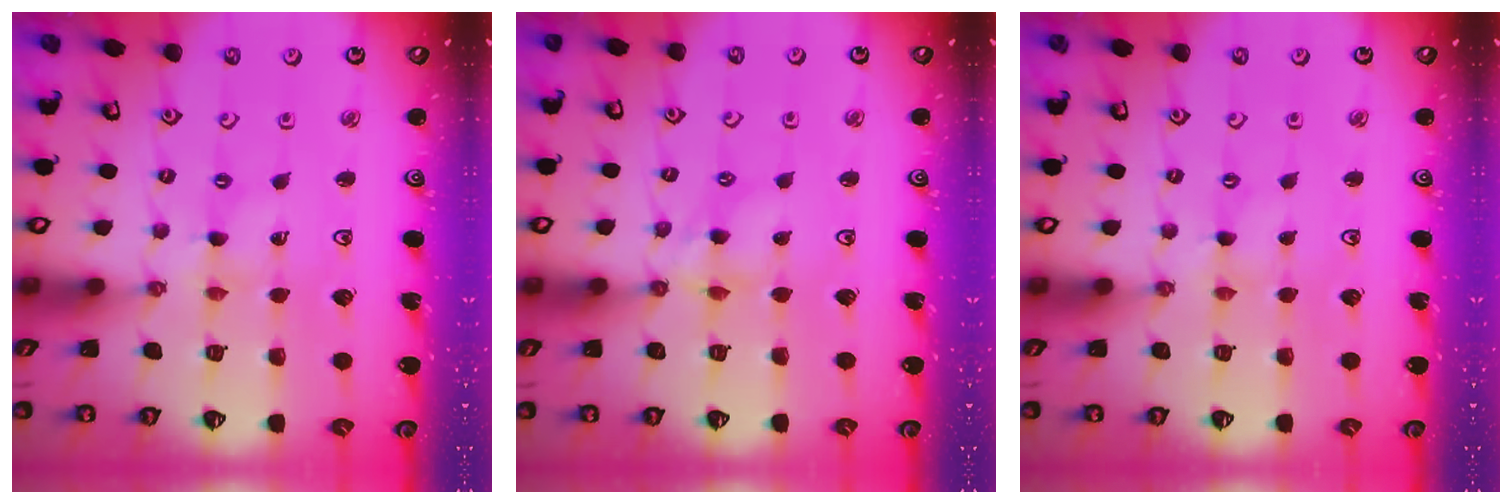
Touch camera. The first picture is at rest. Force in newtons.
{"total": 5.0, "press": 4.9, "slide": 0.5}
{"total": 0.6, "press": 0.5, "slide": 0.1}